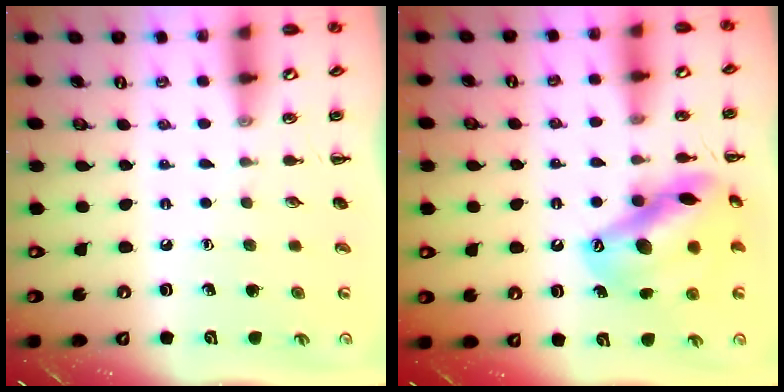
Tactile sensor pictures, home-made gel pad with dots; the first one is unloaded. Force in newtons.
{"total": 17.8, "press": 17.6, "slide": 2.8}